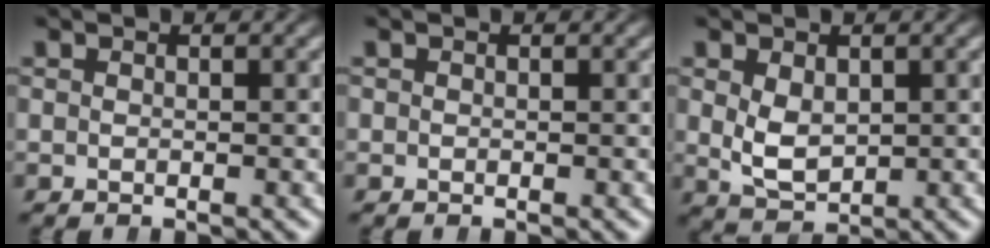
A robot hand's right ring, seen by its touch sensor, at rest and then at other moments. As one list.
[{"total": 0.0}, {"total": 3.1, "force": [0.0, 2.3, 2.2], "torque": [-0.058, -0.023, 0.019]}]